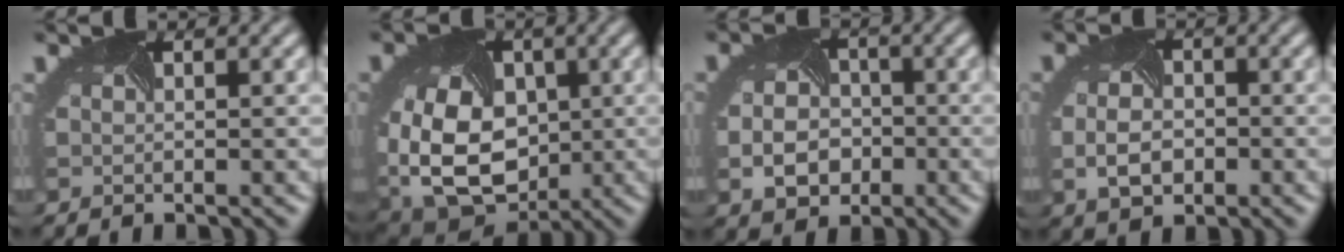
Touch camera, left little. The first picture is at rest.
{"total": 13.9, "force": [-1.4, 10.5, 9.0], "torque": [-0.194, -0.030, -0.013]}
{"total": 5.1, "force": [-1.7, 3.9, 2.8], "torque": [-0.057, -0.010, -0.019]}
{"total": 3.5, "force": [-1.1, 2.4, 2.2], "torque": [-0.052, -0.007, -0.006]}